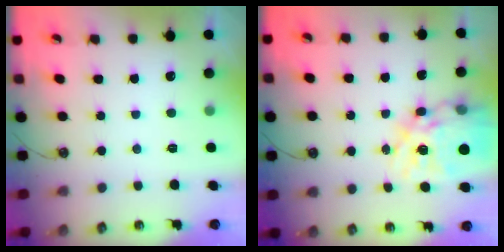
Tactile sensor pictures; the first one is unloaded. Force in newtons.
{"total": 22.2, "press": 22.0, "slide": 2.1}